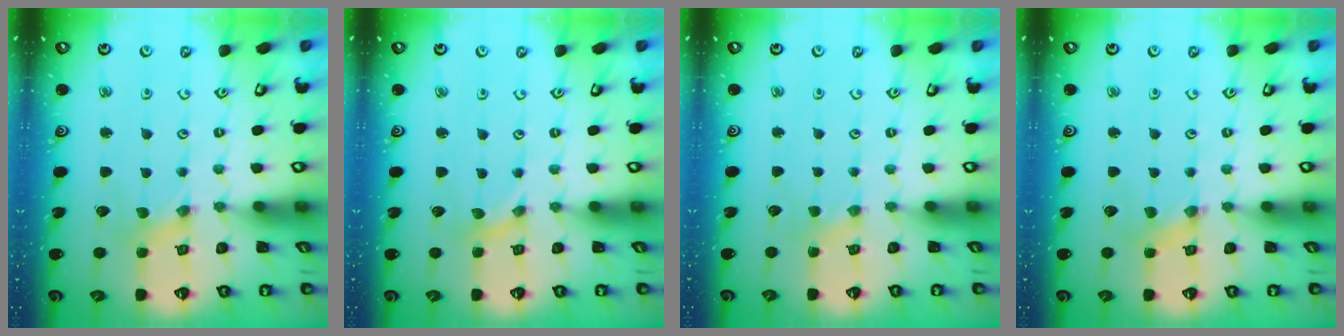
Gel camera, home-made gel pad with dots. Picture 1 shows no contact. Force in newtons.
{"total": 0.0}
{"total": 1.8, "press": 1.7, "slide": 0.4}
{"total": 1.3, "press": 1.3, "slide": 0.4}